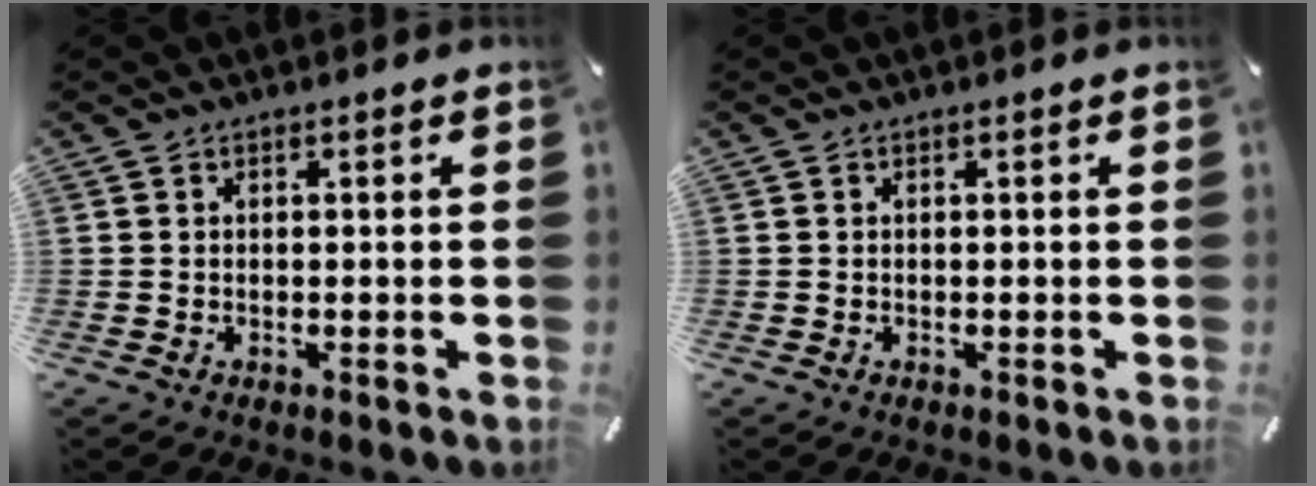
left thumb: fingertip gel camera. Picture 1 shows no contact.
{"total": 0.0}